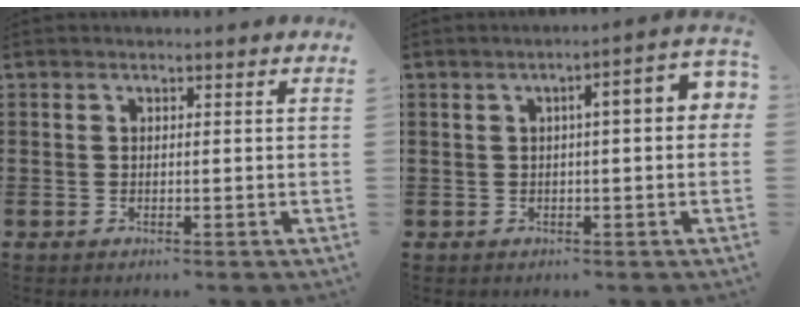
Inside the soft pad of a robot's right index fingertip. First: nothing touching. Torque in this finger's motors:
{"motor_torque": [1.01, -0.13, 0.59, 0.05]}